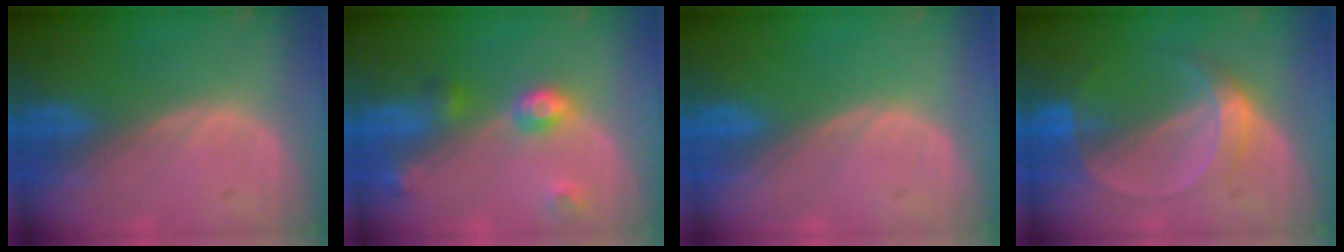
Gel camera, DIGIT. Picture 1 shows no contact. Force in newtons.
{"total": 4.6, "press": 4.1, "slide": 2.1}
{"total": 0.0}
{"total": 5.0, "press": 4.5, "slide": 2.1}